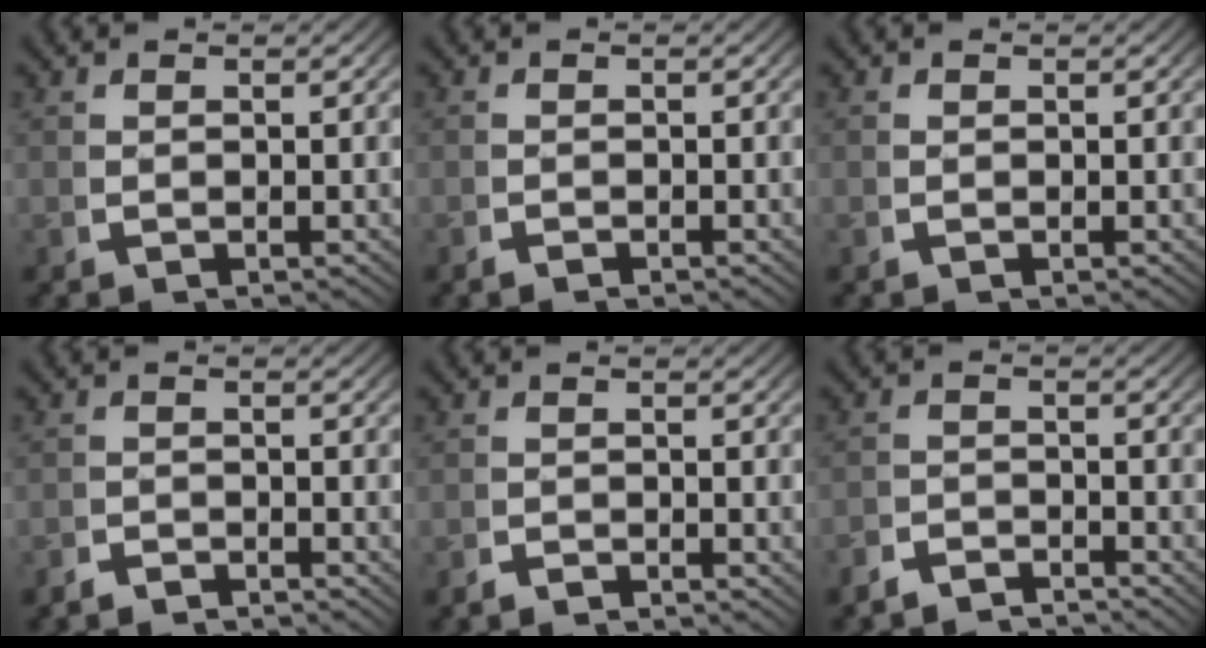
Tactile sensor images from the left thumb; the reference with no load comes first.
{"total": 0.8, "force": [-0.7, 0.3, 0.2], "torque": [-0.002, -0.006, -0.014]}
{"total": 0.0}
{"total": 2.2, "force": [-2.1, 0.4, 0.1], "torque": [0.002, -0.010, -0.042]}
{"total": 1.5, "force": [-1.4, 0.3, 0.1], "torque": [0.000, -0.008, -0.029]}
{"total": 3.4, "force": [-3.3, 0.7, 0.2], "torque": [0.003, -0.013, -0.062]}